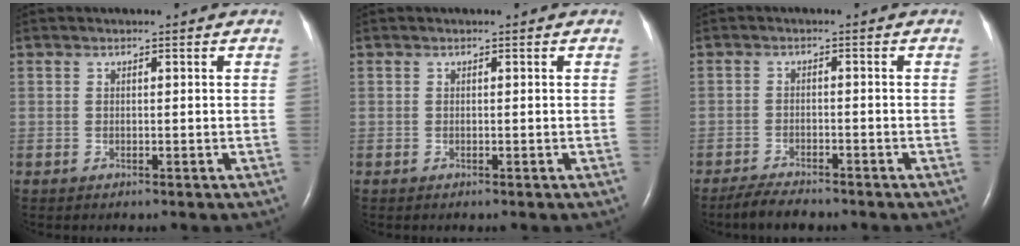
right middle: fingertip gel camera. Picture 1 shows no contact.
{"total": 0.0}
{"total": 4.7, "force": [-4.1, 0.9, 2.0], "torque": [-0.037, -0.012, -0.071]}